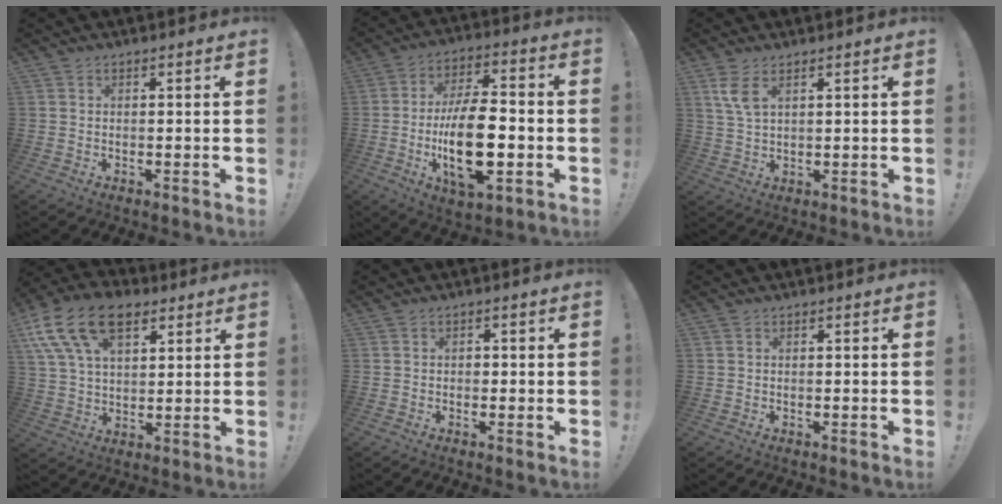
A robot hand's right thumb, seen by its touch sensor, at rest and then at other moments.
{"total": 19.5, "force": [-4.0, 8.6, 17.0], "torque": [-0.307, 0.001, -0.064]}
{"total": 5.8, "force": [2.9, 2.1, 4.6], "torque": [-0.092, -0.009, 0.051]}
{"total": 17.9, "force": [9.0, 10.6, 11.2], "torque": [-0.211, -0.034, 0.164]}
{"total": 1.2, "force": [-0.6, 0.9, 0.5], "torque": [-0.010, 0.004, -0.011]}
{"total": 0.0}